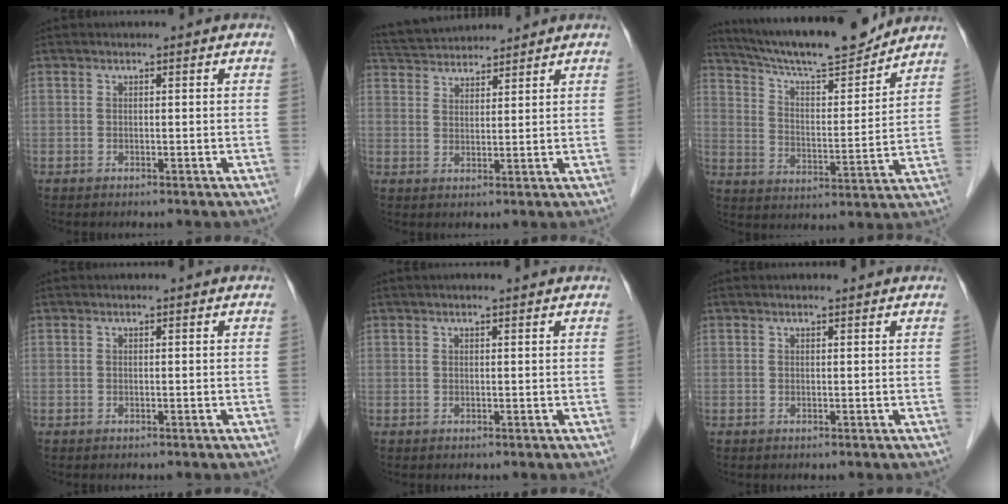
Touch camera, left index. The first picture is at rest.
{"total": 8.7, "force": [8.4, 1.2, 2.0], "torque": [-0.044, 0.036, 0.143]}
{"total": 17.1, "force": [15.5, 1.6, 7.0], "torque": [-0.124, 0.001, 0.247]}
{"total": 0.0}
{"total": 2.2, "force": [1.9, 0.1, 1.2], "torque": [-0.014, 0.021, 0.026]}
{"total": 1.5, "force": [1.4, 0.1, 0.6], "torque": [-0.010, 0.012, 0.020]}